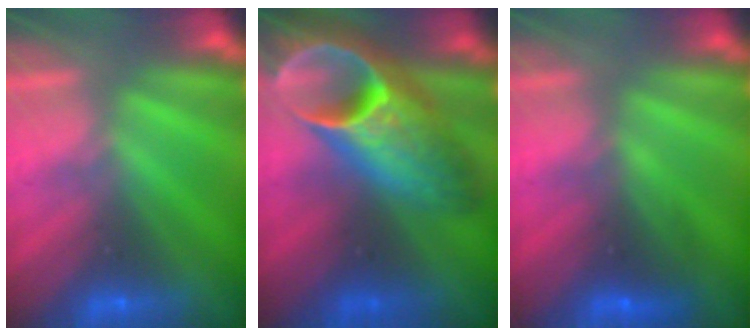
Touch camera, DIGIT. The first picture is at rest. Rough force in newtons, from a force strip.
{"total": 10.8}
{"total": 2.7}